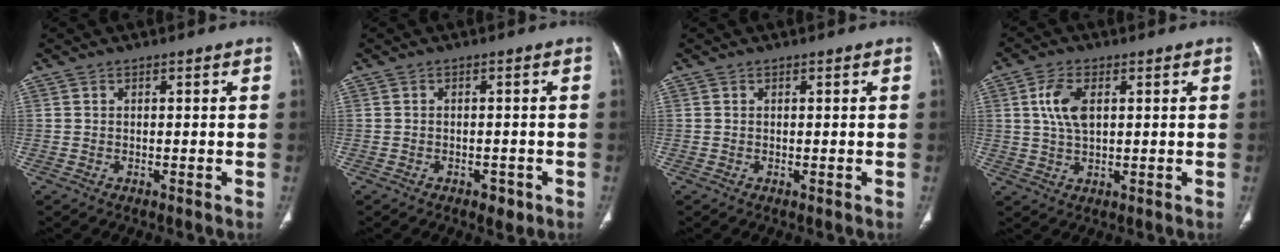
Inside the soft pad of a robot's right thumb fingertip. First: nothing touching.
{"total": 2.4, "force": [-1.3, 1.5, 1.3], "torque": [-0.010, 0.006, -0.011]}
{"total": 0.0}
{"total": 6.6, "force": [1.7, 3.5, 5.4], "torque": [-0.114, -0.002, 0.032]}